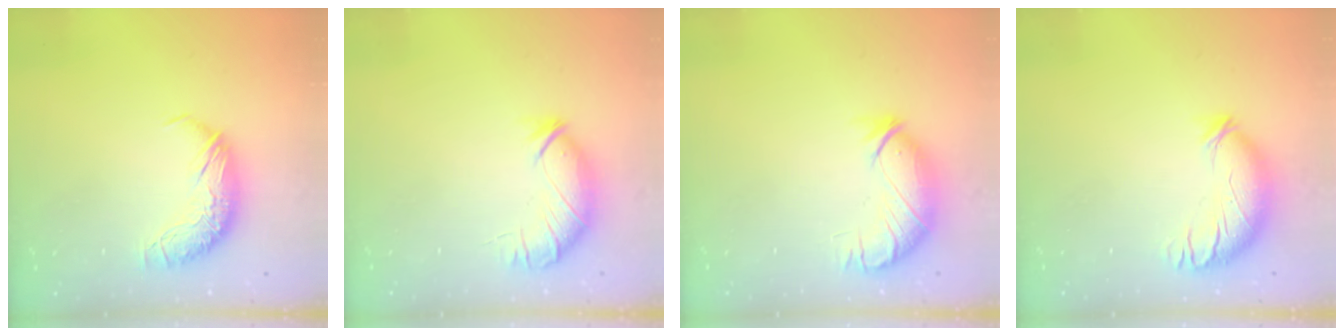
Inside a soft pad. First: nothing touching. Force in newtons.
{"total": 3.8, "press": 3.7, "slide": 0.8}
{"total": 3.8, "press": 3.3, "slide": 1.9}
{"total": 3.8, "press": 2.8, "slide": 2.5}